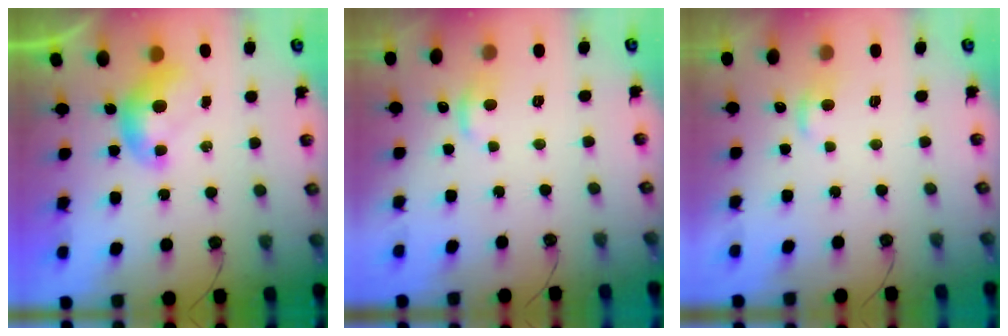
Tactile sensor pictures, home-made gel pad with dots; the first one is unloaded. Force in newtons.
{"total": 0.7, "press": 0.0, "slide": 0.7}
{"total": 0.9, "press": 0.8, "slide": 0.4}